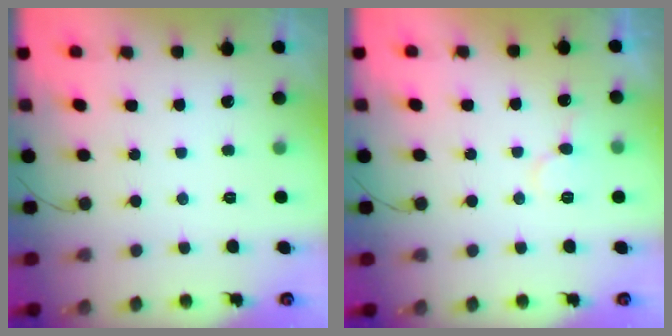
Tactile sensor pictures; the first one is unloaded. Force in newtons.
{"total": 7.6, "press": 7.6, "slide": 0.6}